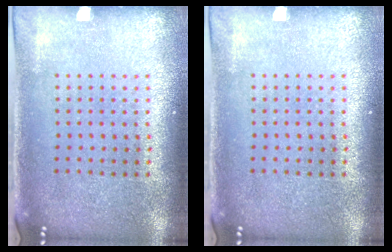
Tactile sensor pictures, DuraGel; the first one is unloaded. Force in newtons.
{"total": 0.0}